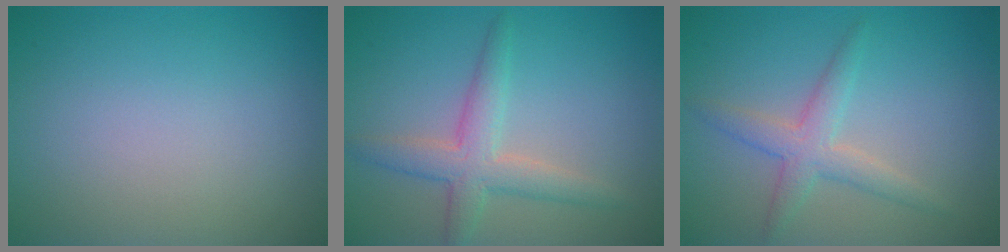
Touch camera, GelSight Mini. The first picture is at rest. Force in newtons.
{"total": 3.6, "press": 3.6, "slide": 0.1}
{"total": 3.0, "press": 3.0, "slide": 0.1}